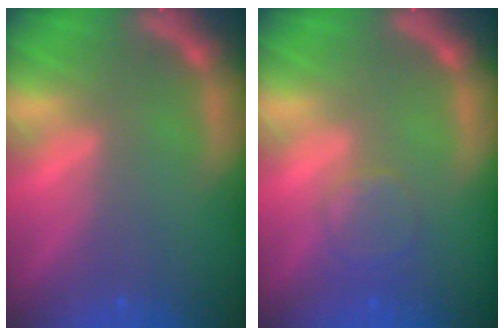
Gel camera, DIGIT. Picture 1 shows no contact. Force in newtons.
{"total": 2.9}